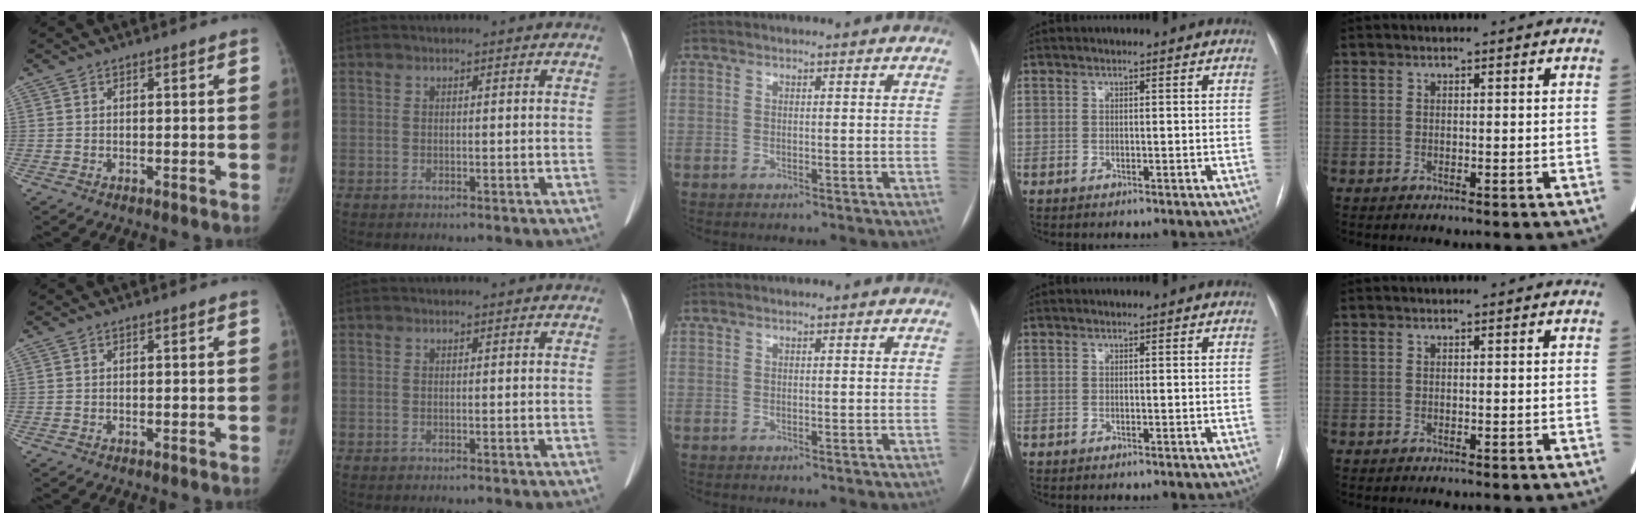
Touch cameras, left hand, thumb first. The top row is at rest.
{}